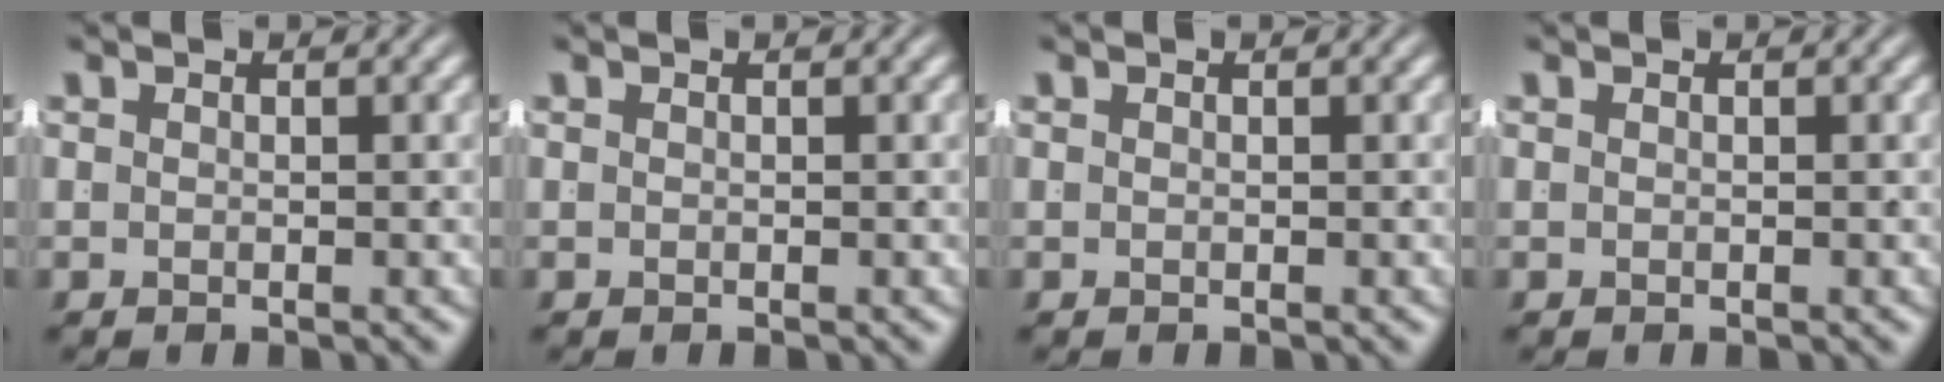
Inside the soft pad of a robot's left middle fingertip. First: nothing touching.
{"total": 0.0}
{"total": 0.0}
{"total": 0.0}